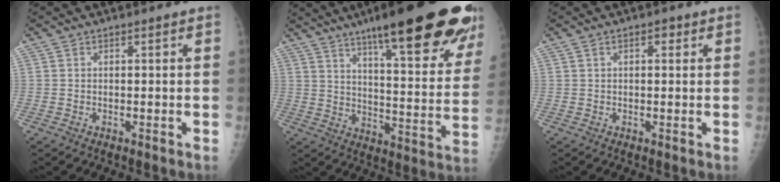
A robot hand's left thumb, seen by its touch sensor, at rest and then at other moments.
{"total": 28.8, "force": [19.0, 5.8, 20.8], "torque": [-0.253, -0.062, 0.262]}
{"total": 1.7, "force": [0.7, 0.9, 1.2], "torque": [-0.011, 0.001, 0.010]}